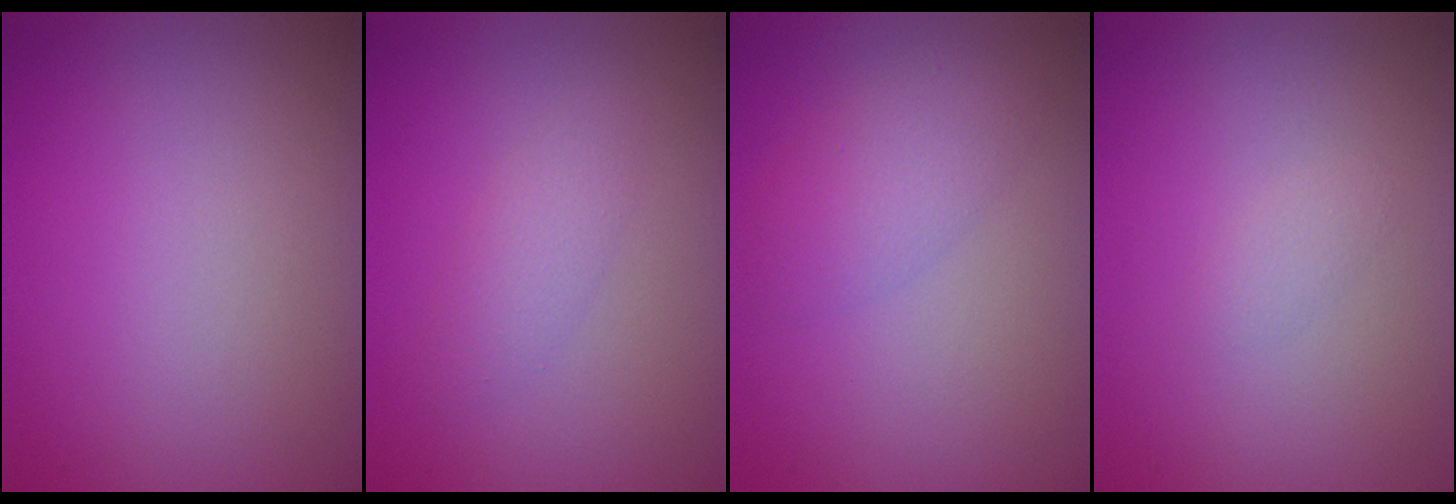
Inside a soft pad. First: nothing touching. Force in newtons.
{"total": 1.7, "press": 1.7, "slide": 0.1}
{"total": 2.7, "press": 2.7, "slide": 0.2}
{"total": 0.8, "press": 0.8, "slide": 0.0}